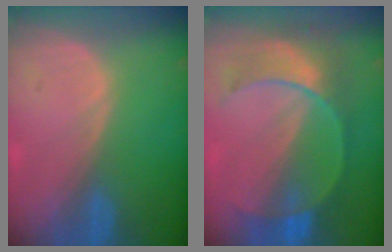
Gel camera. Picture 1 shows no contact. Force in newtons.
{"total": 7.9, "press": 7.8, "slide": 1.3}